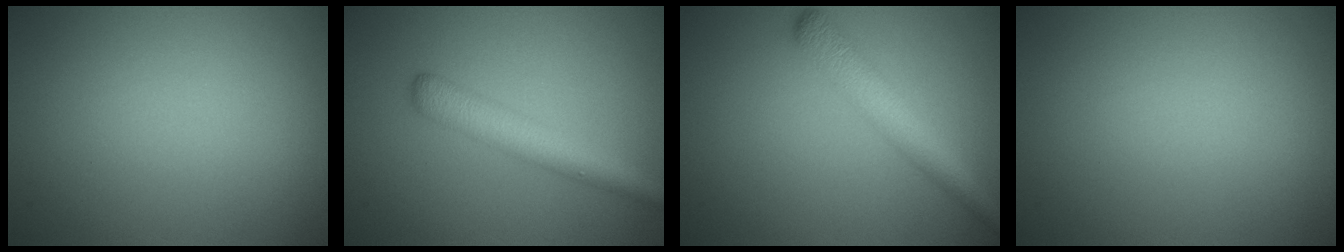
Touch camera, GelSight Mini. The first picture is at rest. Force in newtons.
{"total": 3.8, "press": 3.8, "slide": 0.1}
{"total": 3.6, "press": 3.6, "slide": 0.1}
{"total": 0.0}